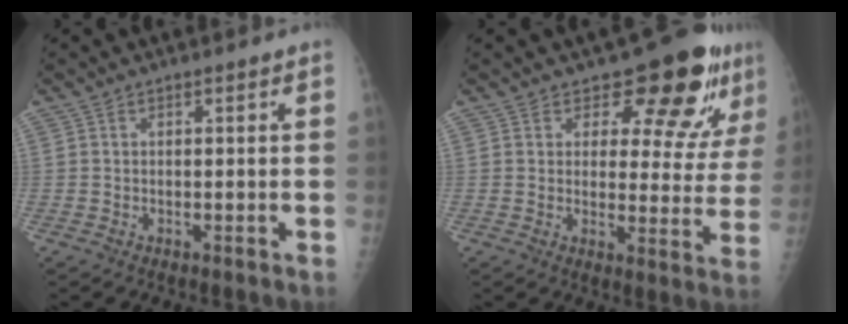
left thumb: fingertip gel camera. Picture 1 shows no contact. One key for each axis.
{"total": 12.6, "fx": 9.0, "fy": 5.6, "fz": 6.9, "tx": -0.041, "ty": -0.065, "tz": 0.107}